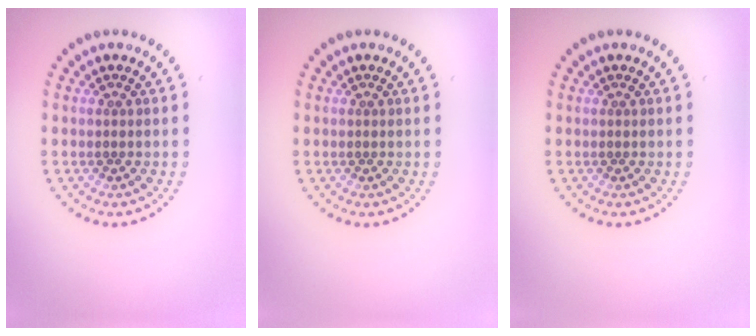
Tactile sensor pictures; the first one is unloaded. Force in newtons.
{"total": 0.0}
{"total": 0.0}